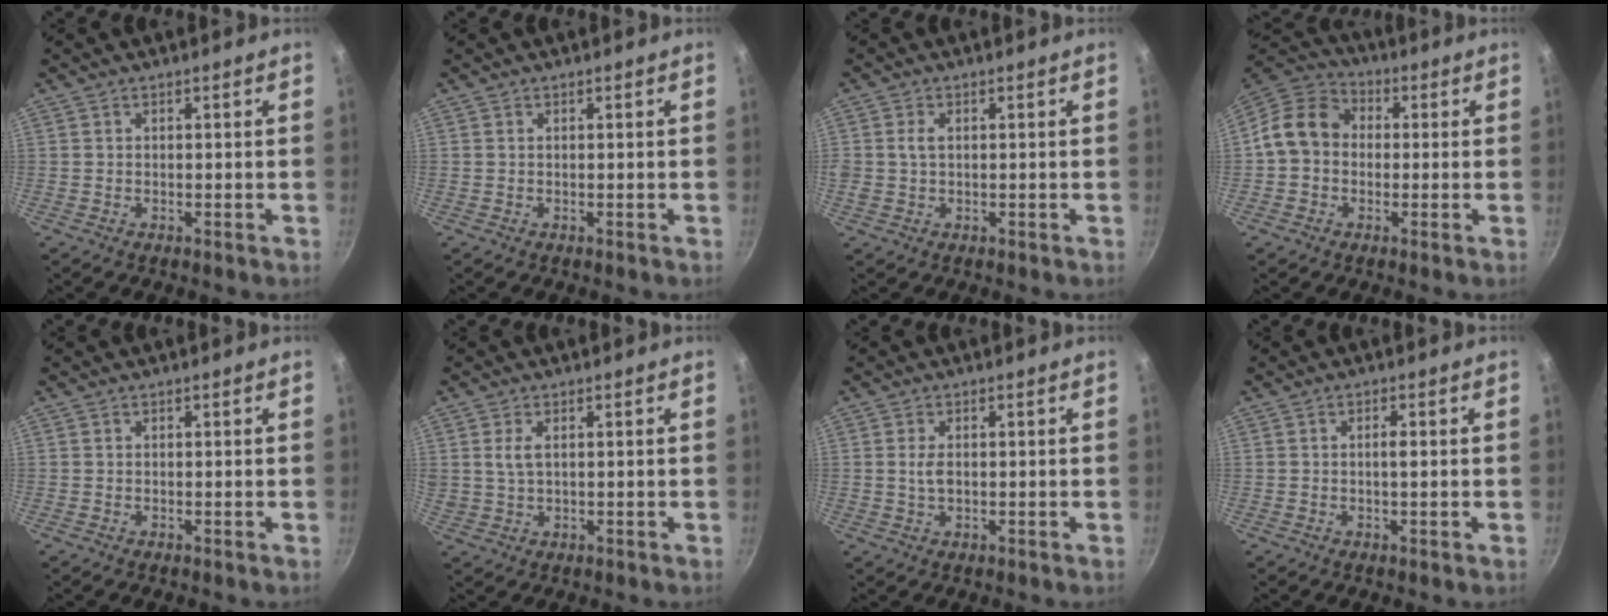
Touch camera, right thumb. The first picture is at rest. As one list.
[{"total": 0.0}, {"total": 2.4, "force": [0.3, 1.6, 1.7], "torque": [-0.029, 0.004, 0.006]}, {"total": 11.4, "force": [-0.1, 9.5, 6.4], "torque": [-0.083, 0.031, -0.025]}, {"total": 0.0}, {"total": 3.3, "force": [0.9, 1.9, 2.6], "torque": [-0.045, -0.003, 0.021]}, {"total": 2.6, "force": [0.1, 1.5, 2.2], "torque": [-0.036, 0.001, 0.001]}, {"total": 1.7, "force": [0.0, 0.4, 1.7], "torque": [-0.034, 0.003, -0.002]}]